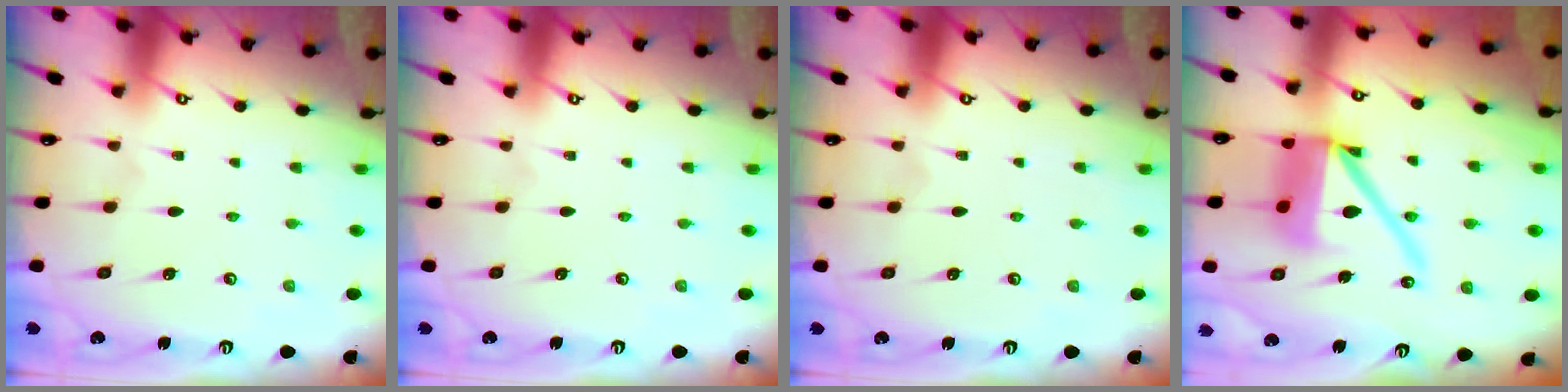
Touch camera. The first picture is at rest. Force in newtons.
{"total": 0.0}
{"total": 0.0}
{"total": 15.5, "press": 15.4, "slide": 1.8}